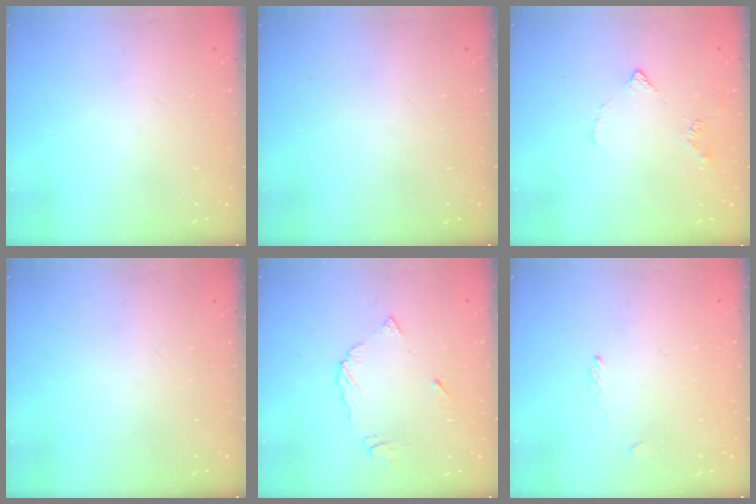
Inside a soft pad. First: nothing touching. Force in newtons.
{"total": 0.0}
{"total": 3.9, "press": 3.8, "slide": 0.7}
{"total": 0.0}
{"total": 7.1, "press": 7.1, "slide": 0.9}
{"total": 1.1, "press": 1.0, "slide": 0.5}